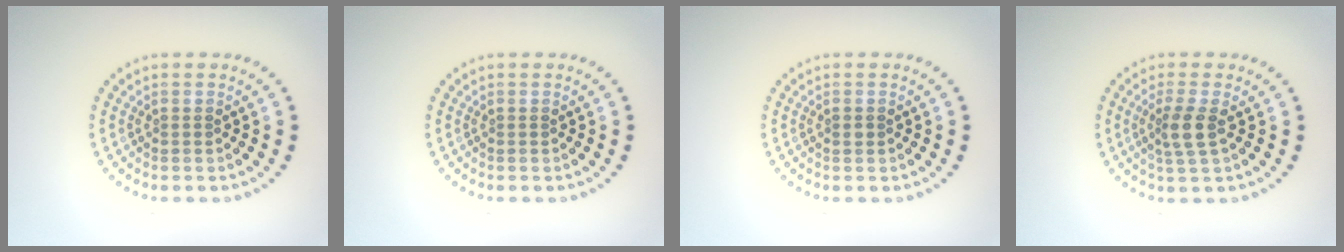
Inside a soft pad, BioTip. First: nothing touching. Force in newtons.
{"total": 0.0}
{"total": 0.7, "press": 0.7, "slide": 0.0}
{"total": 2.4, "press": 1.9, "slide": 1.4}